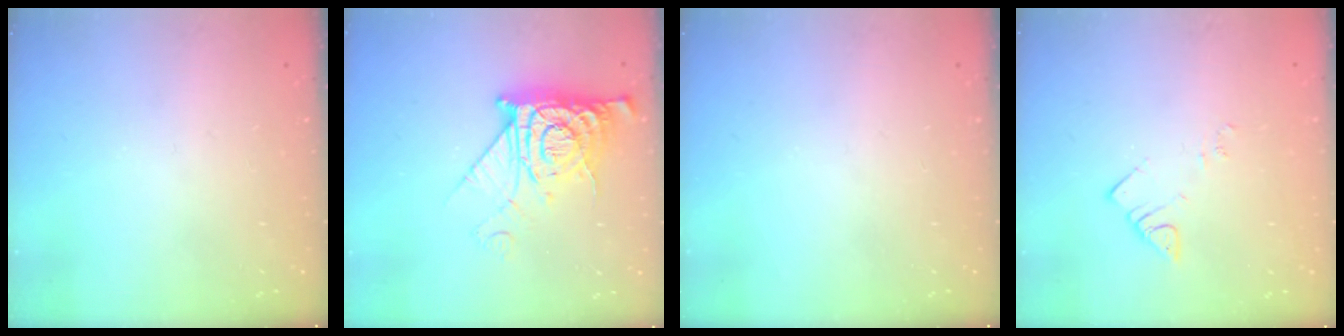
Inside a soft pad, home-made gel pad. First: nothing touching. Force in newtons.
{"total": 11.7, "press": 11.6, "slide": 1.4}
{"total": 0.0}
{"total": 3.7, "press": 3.7, "slide": 0.4}